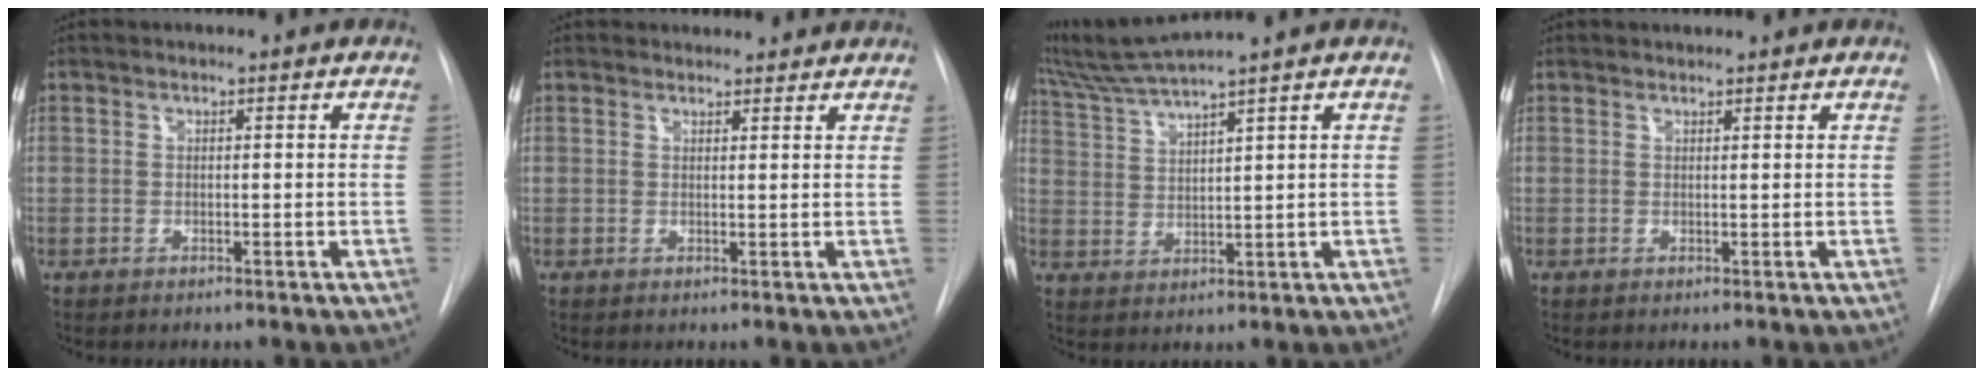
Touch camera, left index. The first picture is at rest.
{"total": 5.9, "force": [5.6, 1.6, 0.7], "torque": [-0.001, 0.023, 0.062]}
{"total": 6.6, "force": [5.9, -2.0, 2.4], "torque": [-0.062, -0.004, 0.122]}
{"total": 2.0, "force": [2.0, 0.1, 0.2], "torque": [-0.005, 0.020, 0.035]}